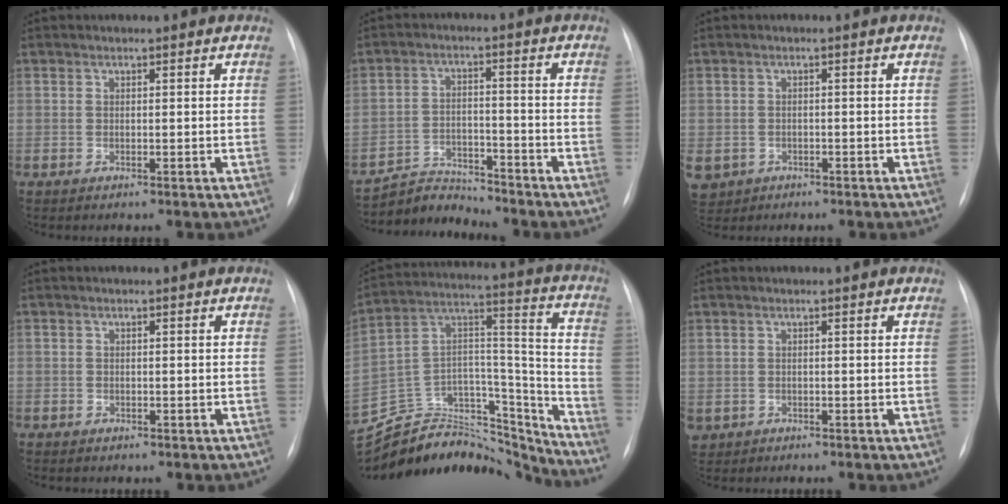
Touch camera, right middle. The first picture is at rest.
{"total": 6.1, "force": [-5.9, 0.3, -1.3], "torque": [0.018, 0.005, -0.103]}
{"total": 7.0, "force": [-3.6, 5.7, 2.1], "torque": [-0.063, 0.001, -0.051]}
{"total": 1.5, "force": [-1.1, 1.1, 0.2], "torque": [-0.009, 0.004, -0.014]}
{"total": 28.9, "force": [-27.0, 7.3, 7.3], "torque": [-0.138, 0.038, -0.416]}
{"total": 3.1, "force": [-1.9, 2.4, 0.6], "torque": [-0.014, 0.000, -0.030]}